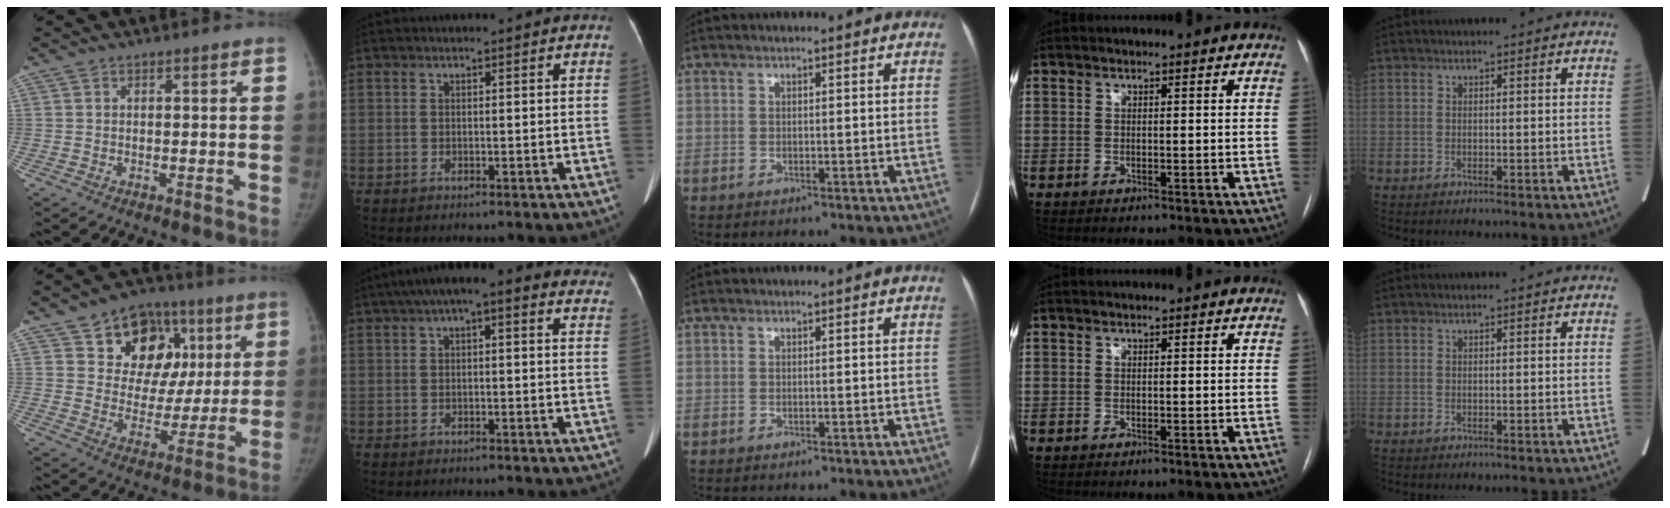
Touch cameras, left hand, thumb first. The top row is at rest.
{"thumb": {"total": 18.1, "force": [7.4, 13.5, 9.5], "torque": [-0.081, 0.000, 0.120]}, "index": {"total": 11.1, "force": [7.0, 3.4, 7.8], "torque": [-0.108, 0.049, 0.085]}}